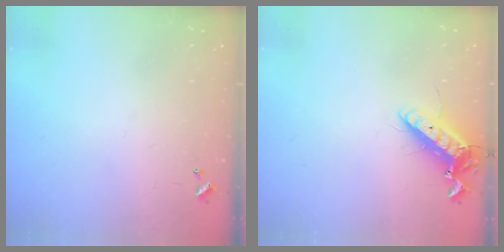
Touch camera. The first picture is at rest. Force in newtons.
{"total": 13.1, "press": 13.0, "slide": 2.3}